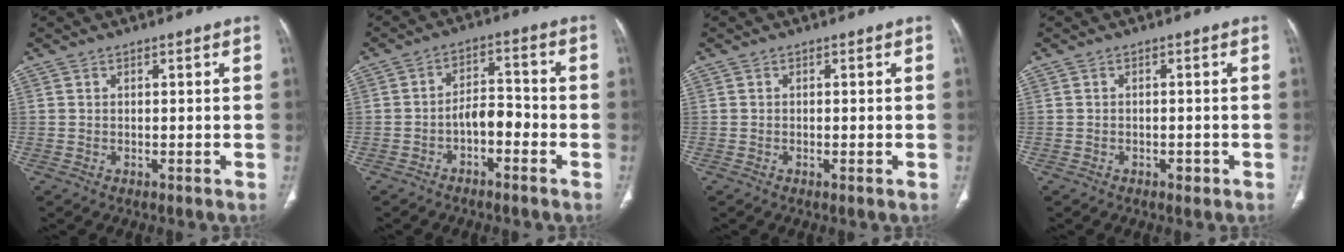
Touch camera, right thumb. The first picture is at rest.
{"total": 5.7, "force": [-2.3, 2.9, 4.3], "torque": [-0.059, 0.037, -0.045]}
{"total": 0.7, "force": [-0.2, 0.1, 0.7], "torque": [-0.015, -0.002, -0.003]}
{"total": 1.4, "force": [-0.8, 0.9, 0.8], "torque": [-0.010, 0.003, -0.010]}